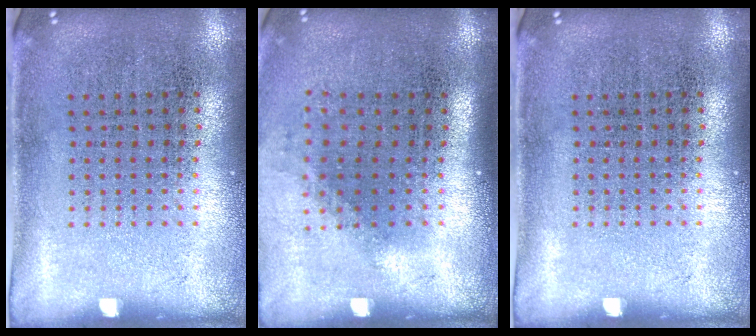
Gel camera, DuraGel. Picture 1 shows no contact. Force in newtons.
{"total": 1.2, "press": 0.9, "slide": 0.9}
{"total": 0.0}